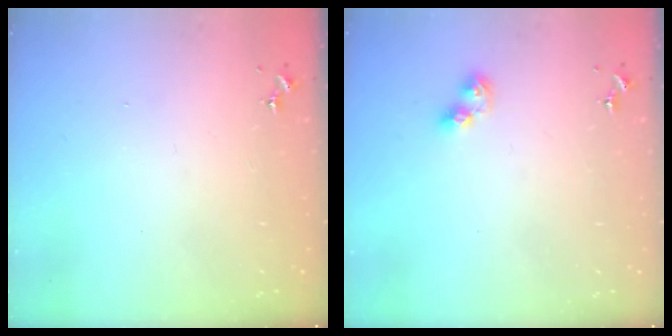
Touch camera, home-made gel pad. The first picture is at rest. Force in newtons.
{"total": 6.3, "press": 6.3, "slide": 0.5}